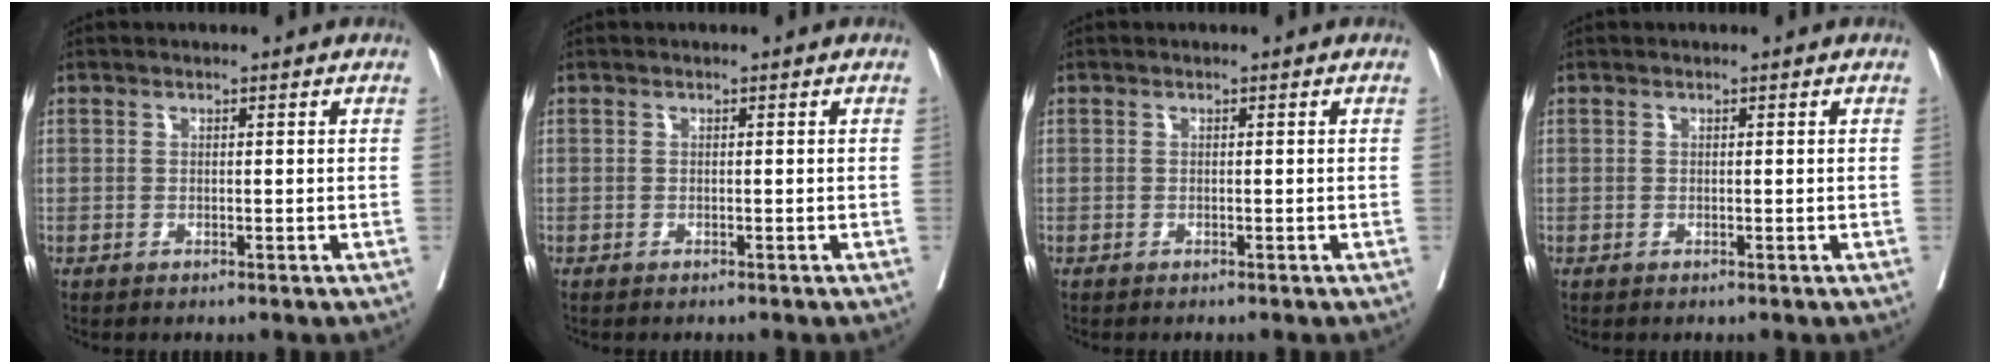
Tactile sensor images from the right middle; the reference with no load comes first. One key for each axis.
{"total": 0.8, "fx": -0.7, "fy": 0.1, "fz": 0.3, "tx": -0.002, "ty": -0.001, "tz": -0.010}
{"total": 0.0}
{"total": 0.0}